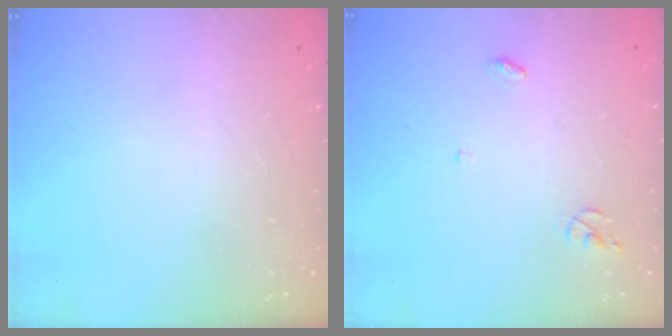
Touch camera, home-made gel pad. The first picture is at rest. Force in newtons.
{"total": 3.7, "press": 3.7, "slide": 0.2}